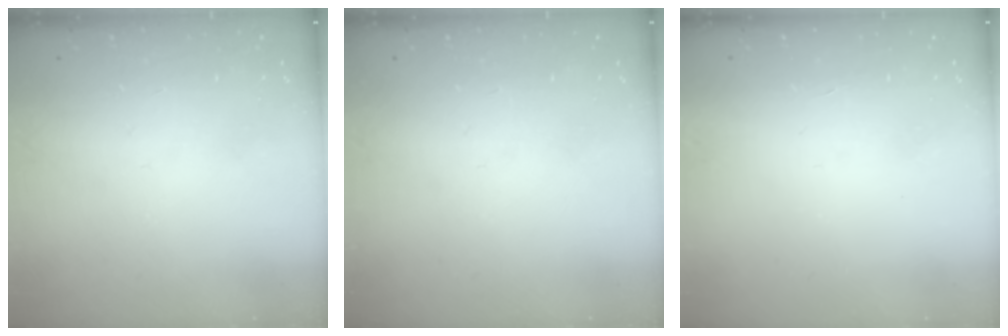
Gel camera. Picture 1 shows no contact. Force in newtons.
{"total": 0.0}
{"total": 1.6, "press": 1.6, "slide": 0.1}